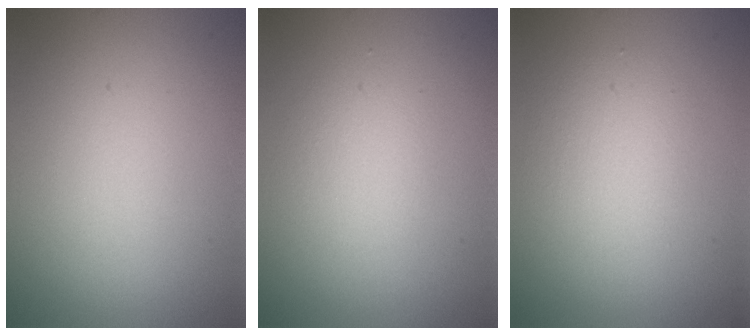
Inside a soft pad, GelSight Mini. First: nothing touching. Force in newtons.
{"total": 1.8, "press": 1.8, "slide": 0.1}
{"total": 2.6, "press": 2.6, "slide": 0.1}